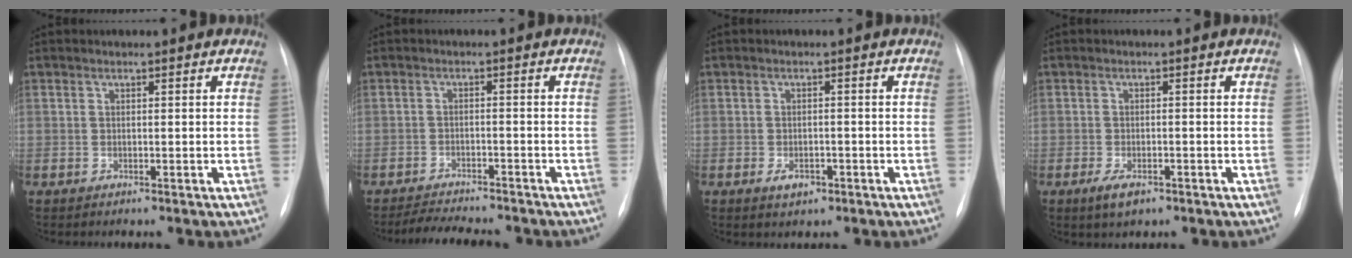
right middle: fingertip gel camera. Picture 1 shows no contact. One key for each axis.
{"total": 7.9, "fx": -7.2, "fy": 1.4, "fz": 2.9, "tx": -0.046, "ty": -0.008, "tz": -0.107}
{"total": 2.6, "fx": -1.4, "fy": 1.5, "fz": 1.6, "tx": -0.028, "ty": 0.001, "tz": -0.014}
{"total": 3.3, "fx": -1.9, "fy": 1.4, "fz": 2.3, "tx": -0.047, "ty": -0.004, "tz": -0.027}